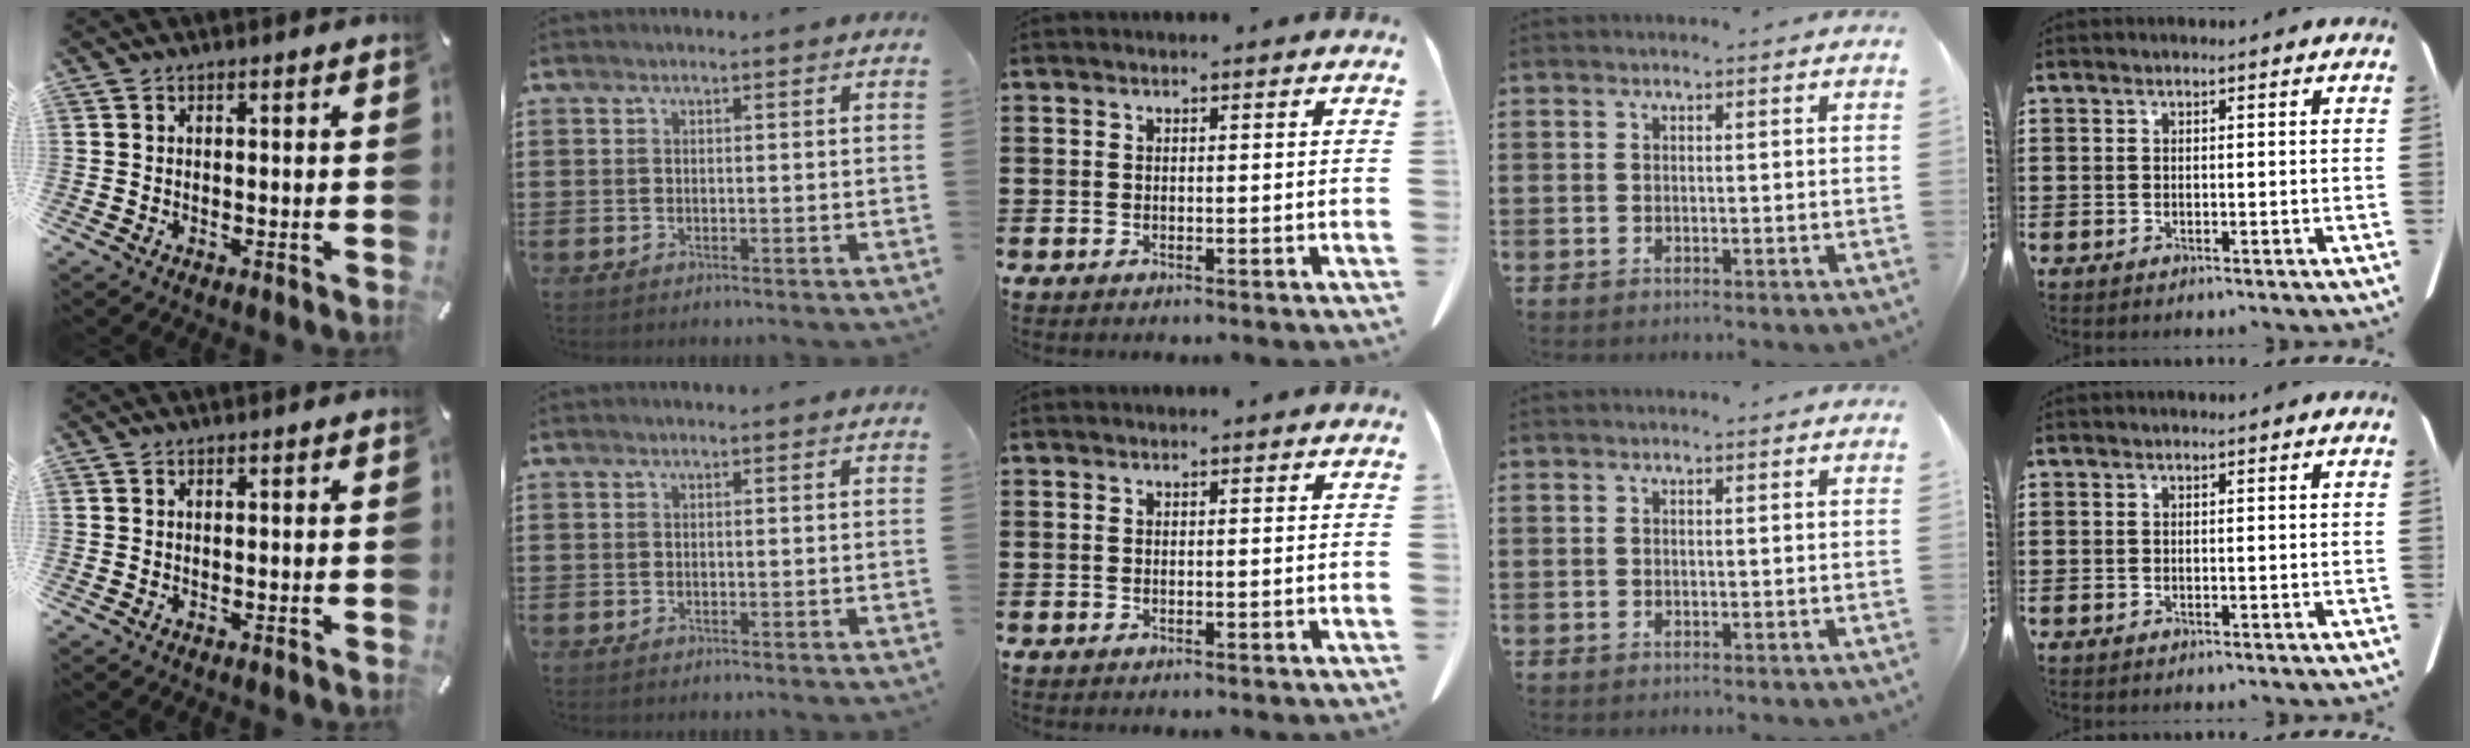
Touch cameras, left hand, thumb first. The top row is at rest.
{}